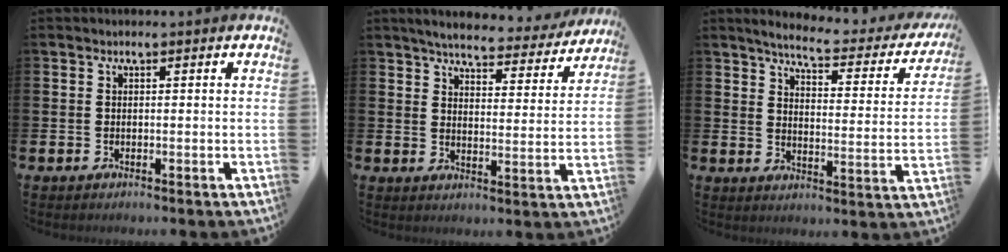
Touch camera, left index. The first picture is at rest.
{"total": 4.8, "force": [4.6, 0.8, 1.3], "torque": [-0.029, -0.035, 0.071]}
{"total": 5.2, "force": [4.6, 0.8, 2.3], "torque": [-0.057, -0.037, 0.069]}